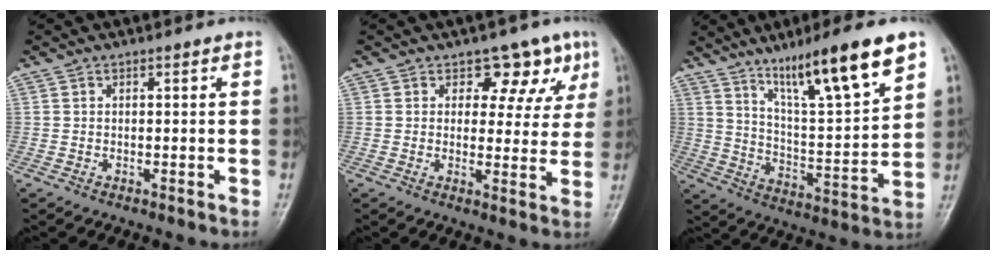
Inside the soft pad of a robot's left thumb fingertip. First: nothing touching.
{"total": 7.5, "force": [4.2, 5.2, 3.4], "torque": [0.005, -0.016, 0.045]}
{"total": 18.0, "force": [11.4, 2.6, 13.7], "torque": [-0.206, -0.054, 0.195]}